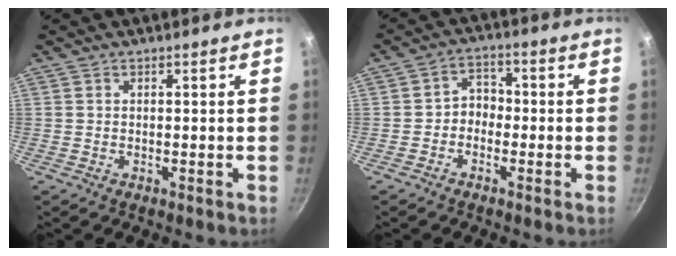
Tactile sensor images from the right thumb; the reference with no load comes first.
{"total": 4.1, "force": [-1.3, 3.3, 2.1], "torque": [-0.007, 0.024, -0.030]}